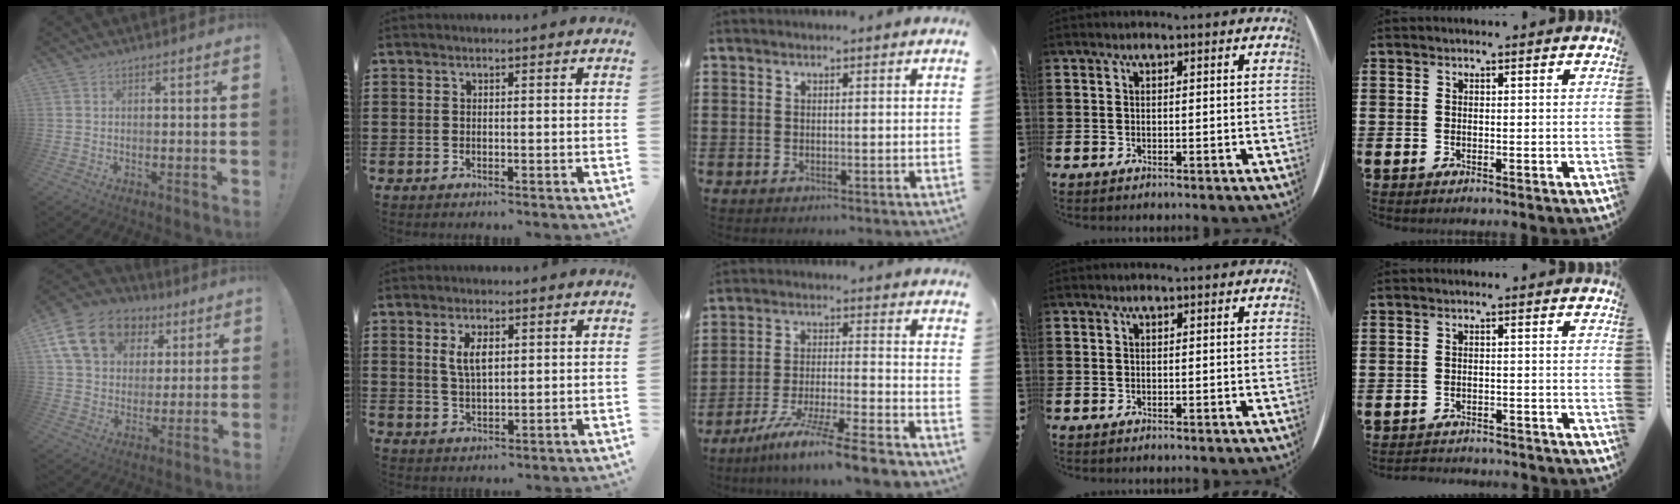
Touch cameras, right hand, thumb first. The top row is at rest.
{"thumb": {"total": 18.8, "force": [8.0, 14.0, 9.6], "torque": [-0.142, -0.027, 0.158]}, "index": {"total": 4.4, "force": [1.4, 1.9, 3.7], "torque": [-0.078, 0.006, 0.023]}, "middle": {"total": 9.7, "force": [-8.2, -0.5, 5.2], "torque": [-0.093, 0.000, -0.158]}, "little": {"total": 1.7, "force": [-1.7, 0.0, -0.2], "torque": [-0.002, 0.003, -0.038]}}